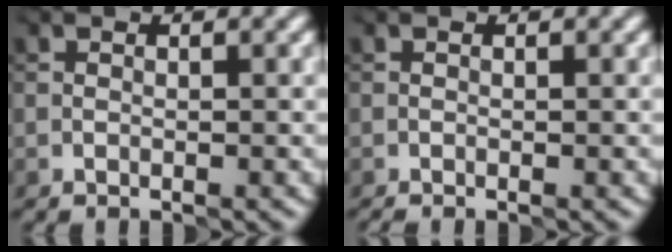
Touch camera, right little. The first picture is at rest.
{"total": 0.6, "force": [-0.6, 0.0, 0.0], "torque": [-0.003, -0.005, -0.016]}